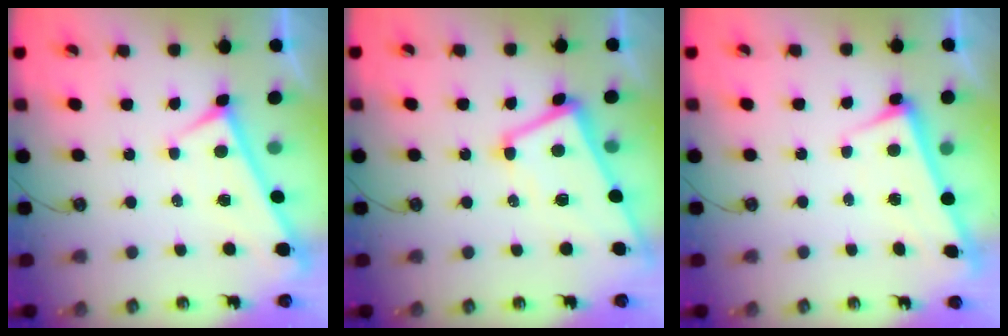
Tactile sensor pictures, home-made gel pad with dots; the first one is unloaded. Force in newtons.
{"total": 2.7, "press": 2.5, "slide": 1.1}
{"total": 2.6, "press": 2.6, "slide": 0.3}